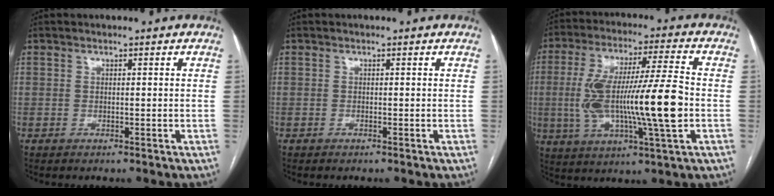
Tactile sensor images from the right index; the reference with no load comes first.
{"total": 0.0}
{"total": 17.8, "force": [-1.9, 1.5, 17.7], "torque": [-0.338, 0.004, -0.032]}